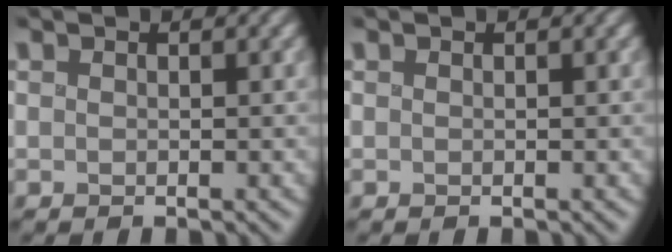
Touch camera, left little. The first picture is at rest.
{"total": 0.0}